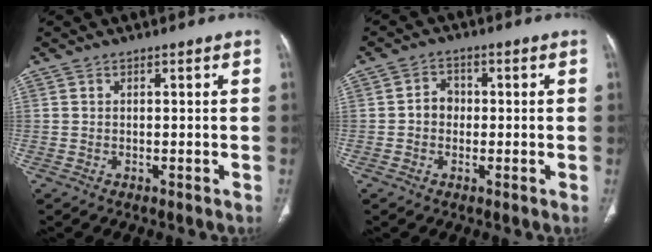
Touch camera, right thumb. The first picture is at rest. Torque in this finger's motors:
{"motor_torque": [0.28, 0.92, 0.43, -0.28, 0.00]}